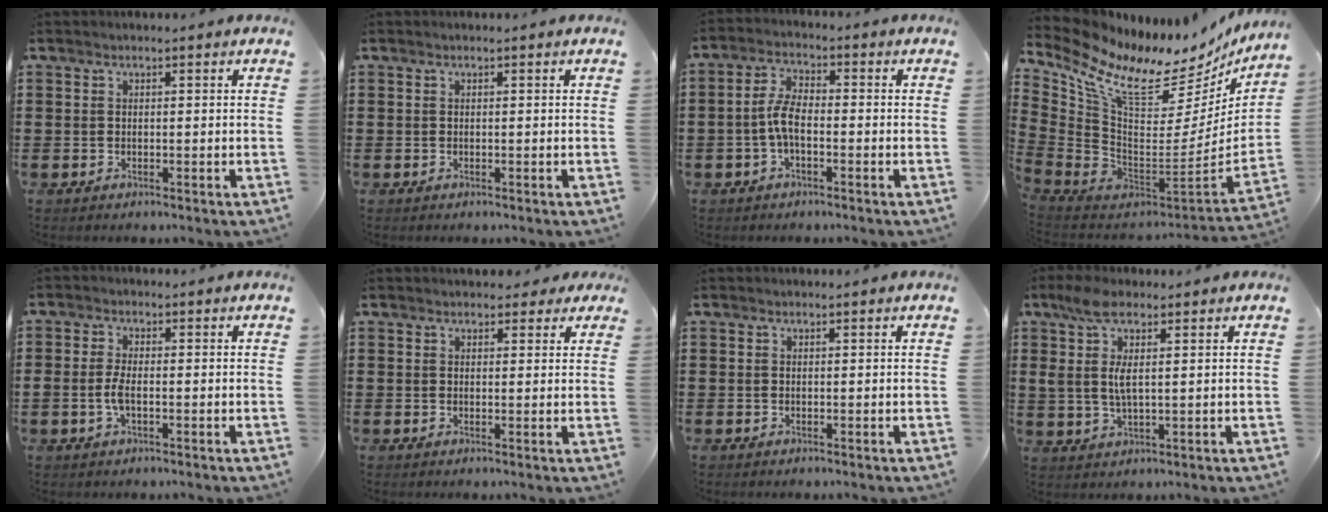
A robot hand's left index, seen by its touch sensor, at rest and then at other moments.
{"total": 0.0}
{"total": 5.4, "force": [-1.4, 2.4, 4.6], "torque": [-0.109, 0.001, -0.033]}
{"total": 11.0, "force": [8.0, 4.2, 6.3], "torque": [-0.147, -0.072, 0.137]}
{"total": 2.8, "force": [-0.7, 1.0, 2.6], "torque": [-0.068, -0.005, -0.019]}
{"total": 2.1, "force": [1.8, 1.0, 0.5], "torque": [0.001, 0.001, 0.030]}
{"total": 0.0}
{"total": 6.4, "force": [2.5, 2.5, 5.4], "torque": [-0.141, -0.002, 0.035]}